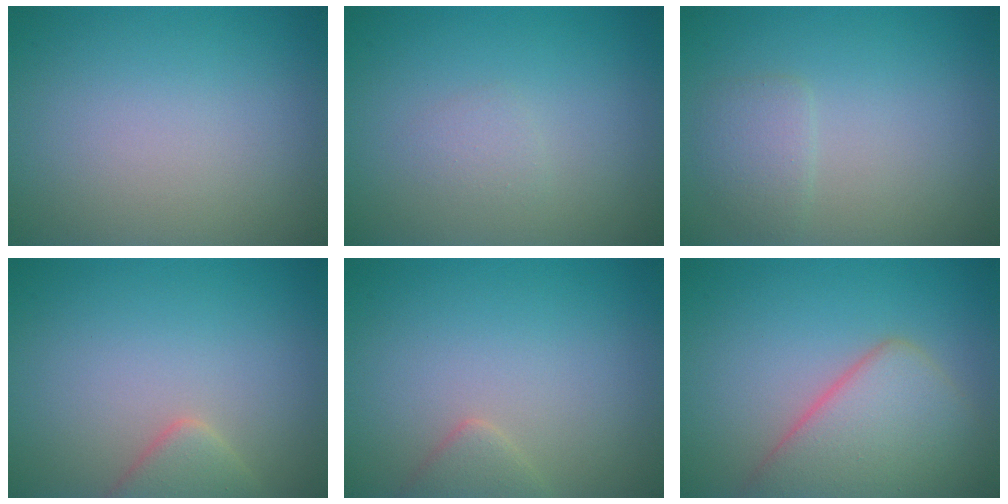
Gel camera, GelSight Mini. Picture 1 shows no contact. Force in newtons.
{"total": 0.9, "press": 0.9, "slide": 0.1}
{"total": 1.7, "press": 1.7, "slide": 0.1}
{"total": 2.5, "press": 2.5, "slide": 0.2}
{"total": 1.6, "press": 1.6, "slide": 0.1}
{"total": 6.7, "press": 6.7, "slide": 0.4}